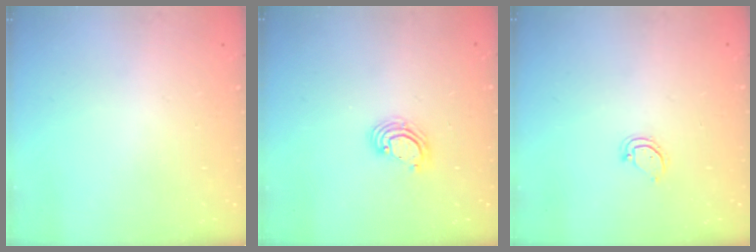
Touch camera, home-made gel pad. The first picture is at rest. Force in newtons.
{"total": 3.6, "press": 3.6, "slide": 0.3}
{"total": 3.0, "press": 3.0, "slide": 0.2}